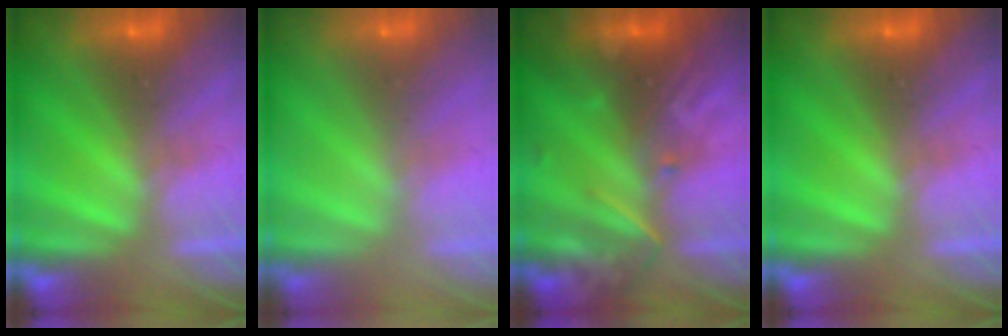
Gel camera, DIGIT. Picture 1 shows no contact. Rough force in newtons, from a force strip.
{"total": 2.4}
{"total": 2.7}
{"total": 0.0}